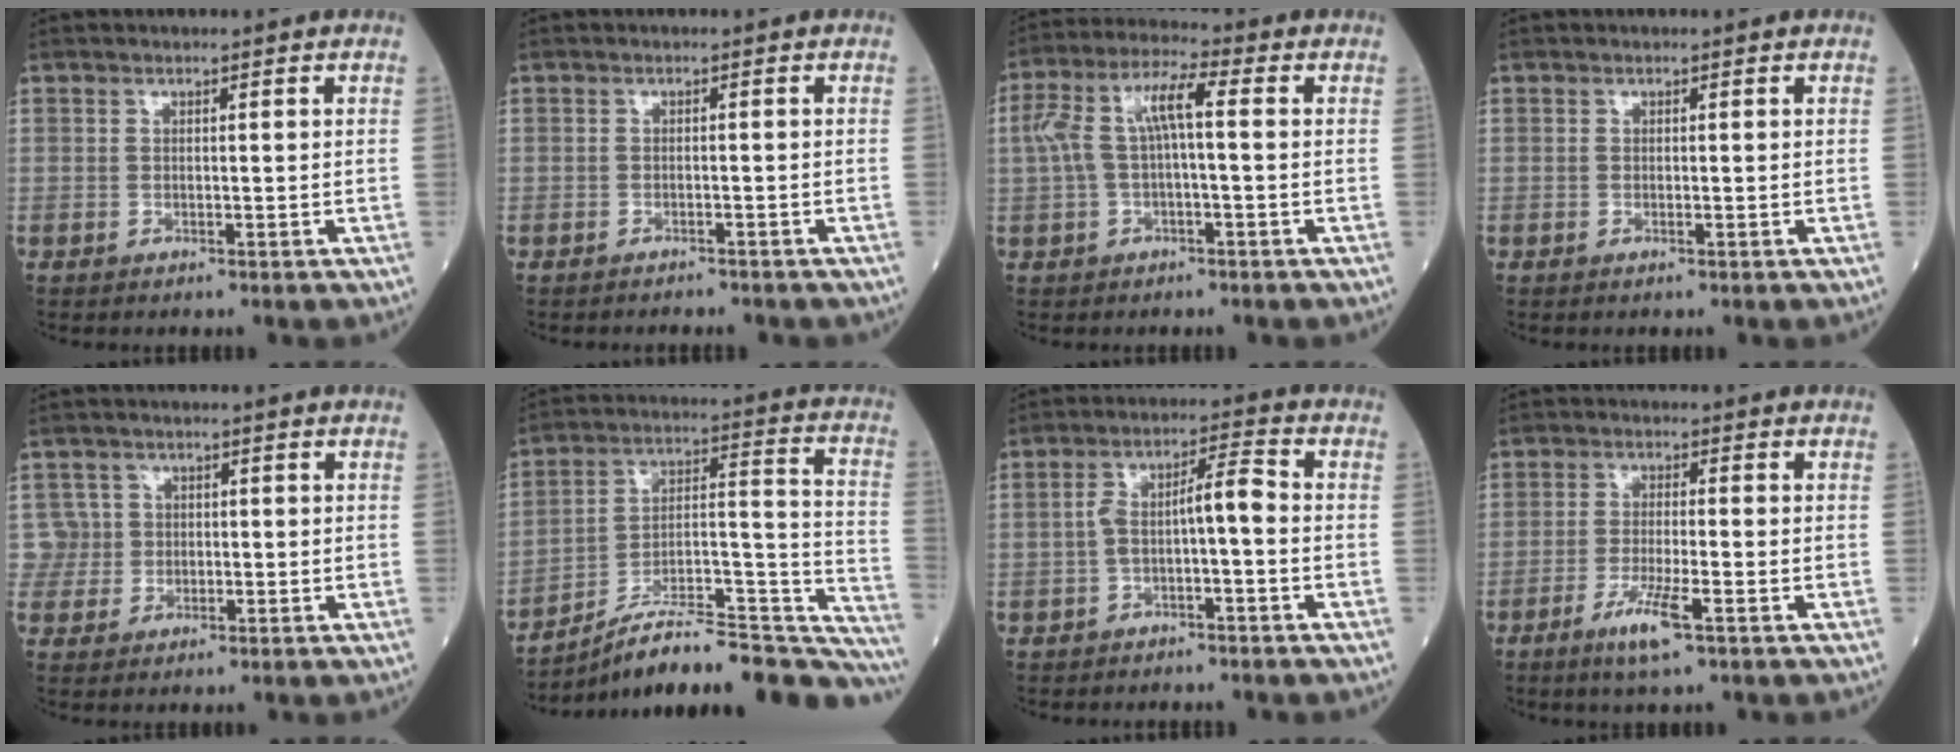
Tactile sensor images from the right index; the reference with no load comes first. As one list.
[{"total": 3.9, "force": [-3.6, 1.3, 0.7], "torque": [-0.010, 0.001, -0.043]}, {"total": 7.7, "force": [0.6, 1.9, 7.4], "torque": [-0.160, 0.039, 0.010]}, {"total": 0.0}, {"total": 3.3, "force": [0.1, 3.2, -0.6], "torque": [0.032, 0.008, -0.002]}, {"total": 26.4, "force": [-22.7, 4.8, 12.5], "torque": [-0.110, 0.043, -0.332]}, {"total": 5.7, "force": [-1.3, 1.1, 5.4], "torque": [-0.101, 0.030, -0.021]}, {"total": 5.6, "force": [-3.2, 0.2, 4.6], "torque": [-0.088, -0.010, -0.060]}]